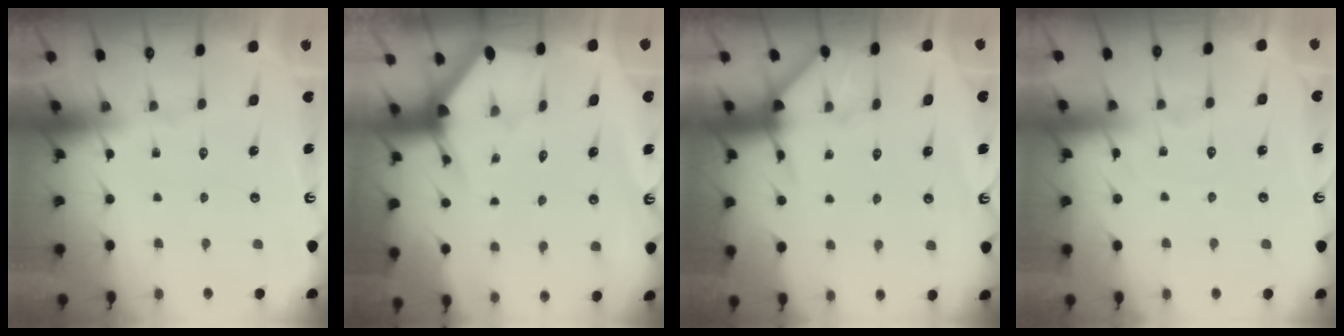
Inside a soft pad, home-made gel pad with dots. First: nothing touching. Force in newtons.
{"total": 2.6, "press": 2.6, "slide": 0.1}
{"total": 5.8, "press": 5.8, "slide": 0.4}
{"total": 5.8, "press": 5.7, "slide": 0.7}